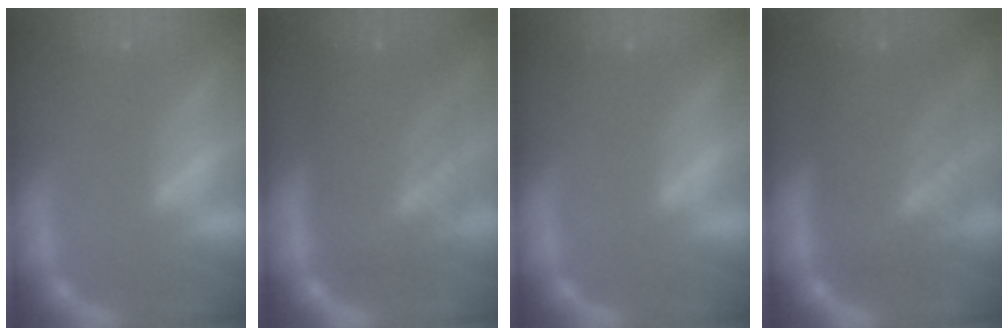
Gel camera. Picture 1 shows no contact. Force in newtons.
{"total": 9.6}
{"total": 0.0}
{"total": 9.6}